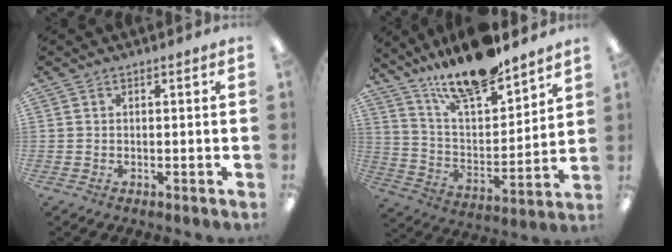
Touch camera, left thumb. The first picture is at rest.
{"total": 16.8, "force": [14.6, 4.0, 7.3], "torque": [-0.137, -0.098, 0.254]}